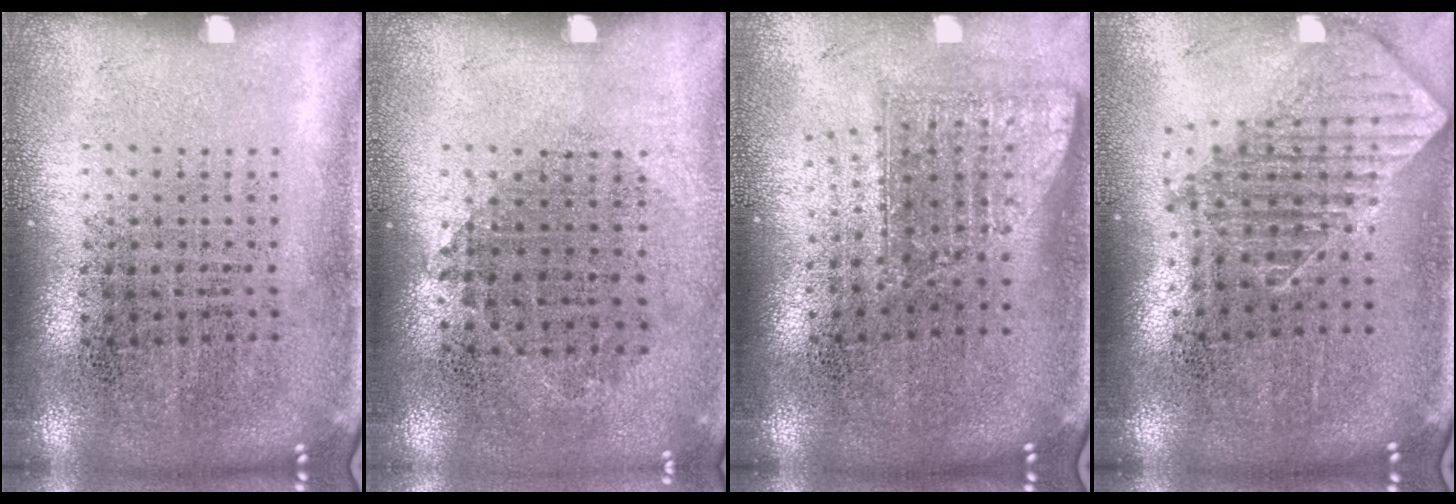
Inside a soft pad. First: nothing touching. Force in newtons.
{"total": 0.9, "press": 0.8, "slide": 0.5}
{"total": 1.7, "press": 1.2, "slide": 1.1}
{"total": 1.9, "press": 1.4, "slide": 1.2}